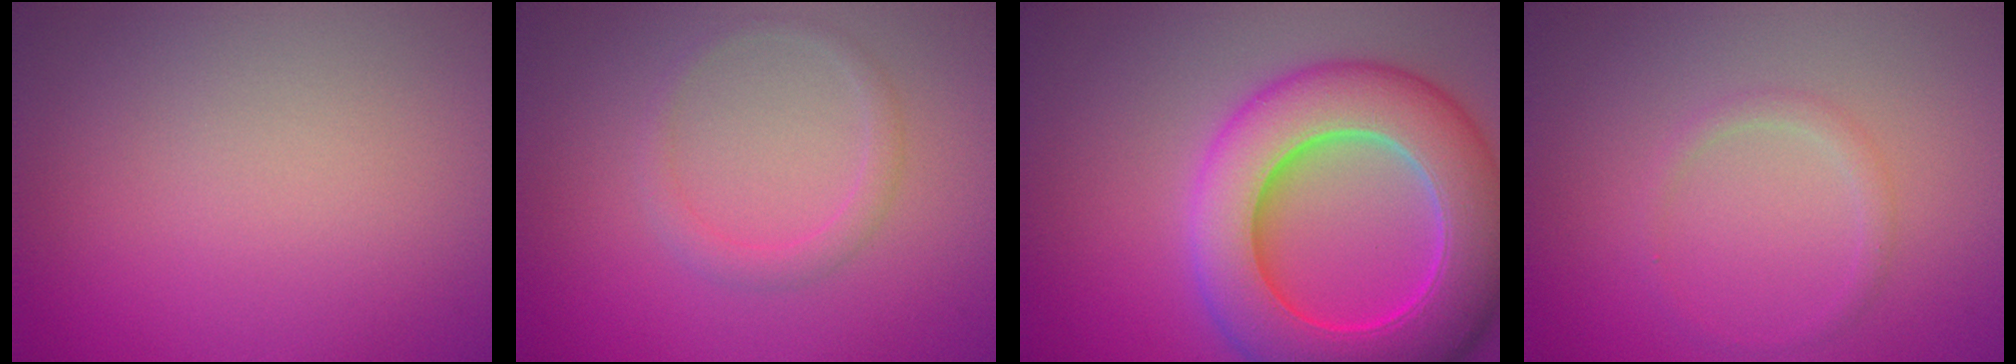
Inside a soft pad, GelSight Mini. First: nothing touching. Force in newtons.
{"total": 1.6, "press": 1.6, "slide": 0.1}
{"total": 11.7, "press": 11.7, "slide": 0.2}
{"total": 1.2, "press": 1.2, "slide": 0.1}